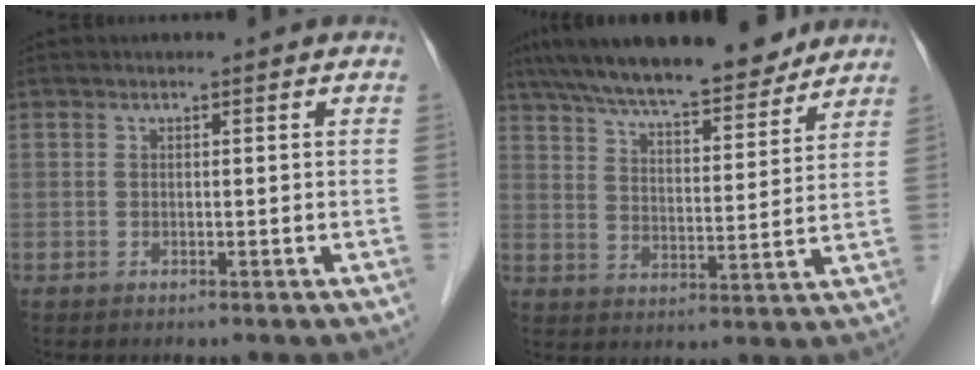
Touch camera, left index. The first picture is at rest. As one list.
[{"total": 16.8, "force": [14.4, 3.3, 8.0], "torque": [-0.133, 0.019, 0.220]}]